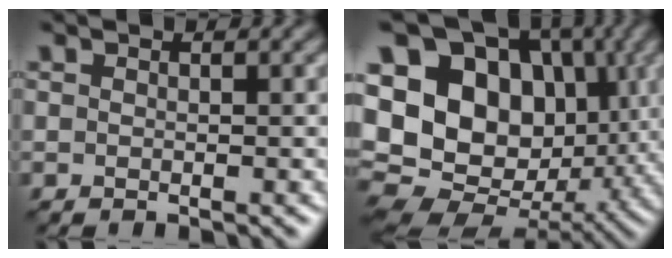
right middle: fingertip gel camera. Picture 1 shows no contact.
{"total": 17.6, "force": [2.5, 13.7, 10.8], "torque": [-0.201, 0.010, 0.049]}